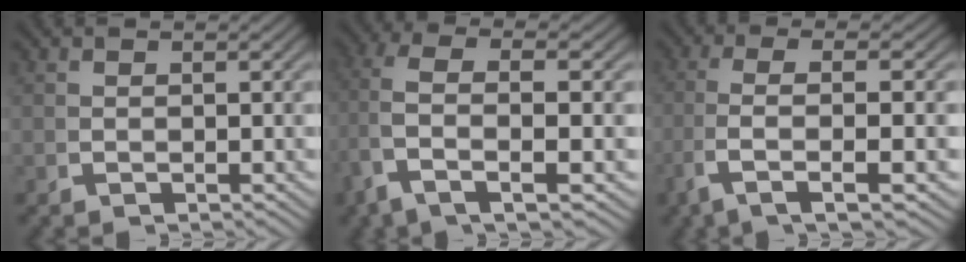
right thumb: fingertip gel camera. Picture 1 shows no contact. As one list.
[{"total": 6.2, "force": [0.4, 2.3, 5.7], "torque": [-0.143, -0.010, 0.018]}, {"total": 6.6, "force": [-0.8, 2.0, 6.3], "torque": [-0.145, -0.010, -0.001]}]